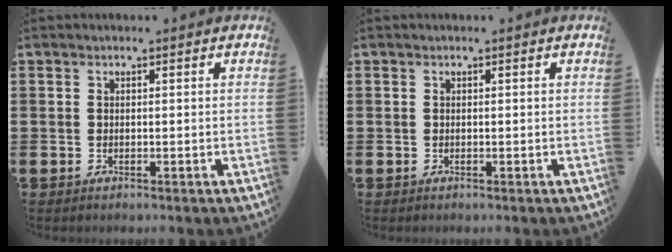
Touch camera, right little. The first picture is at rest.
{"total": 0.0}